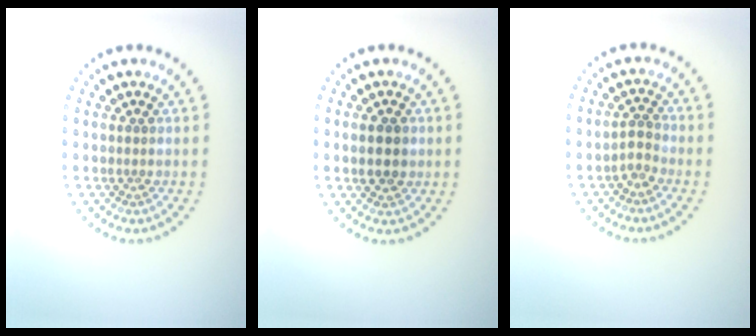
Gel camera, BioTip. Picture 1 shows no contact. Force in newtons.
{"total": 2.3, "press": 2.3, "slide": 0.2}
{"total": 1.6, "press": 1.2, "slide": 1.1}